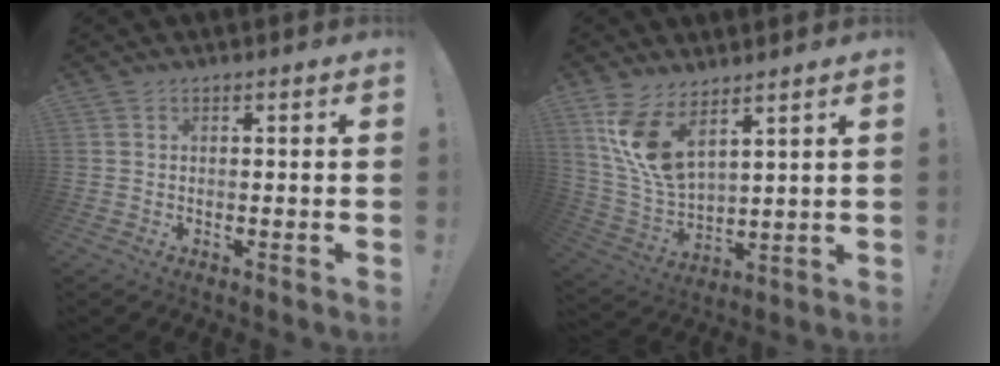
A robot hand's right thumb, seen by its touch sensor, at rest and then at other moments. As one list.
[{"total": 12.4, "force": [7.9, 5.2, 8.1], "torque": [-0.169, -0.053, 0.151]}]